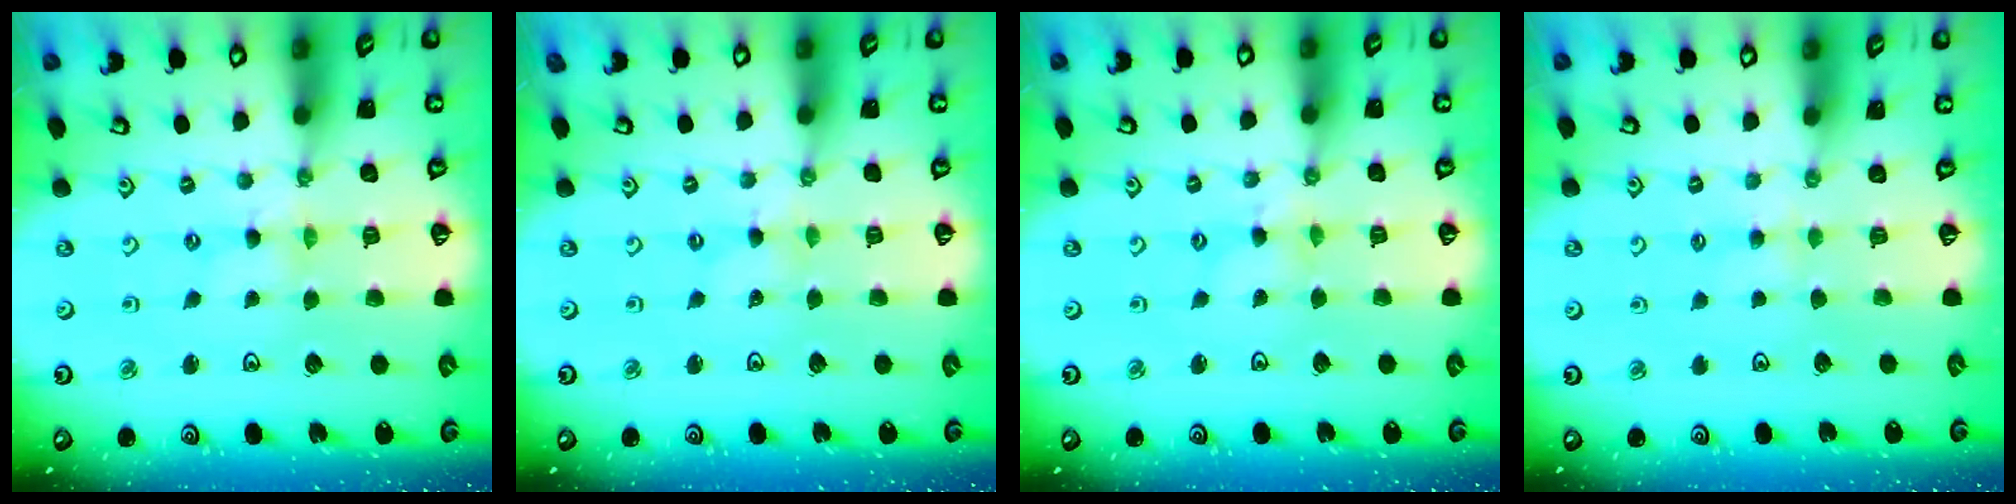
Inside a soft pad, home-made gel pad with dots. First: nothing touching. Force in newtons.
{"total": 0.0}
{"total": 1.7, "press": 1.7, "slide": 0.3}
{"total": 2.3, "press": 2.2, "slide": 0.5}